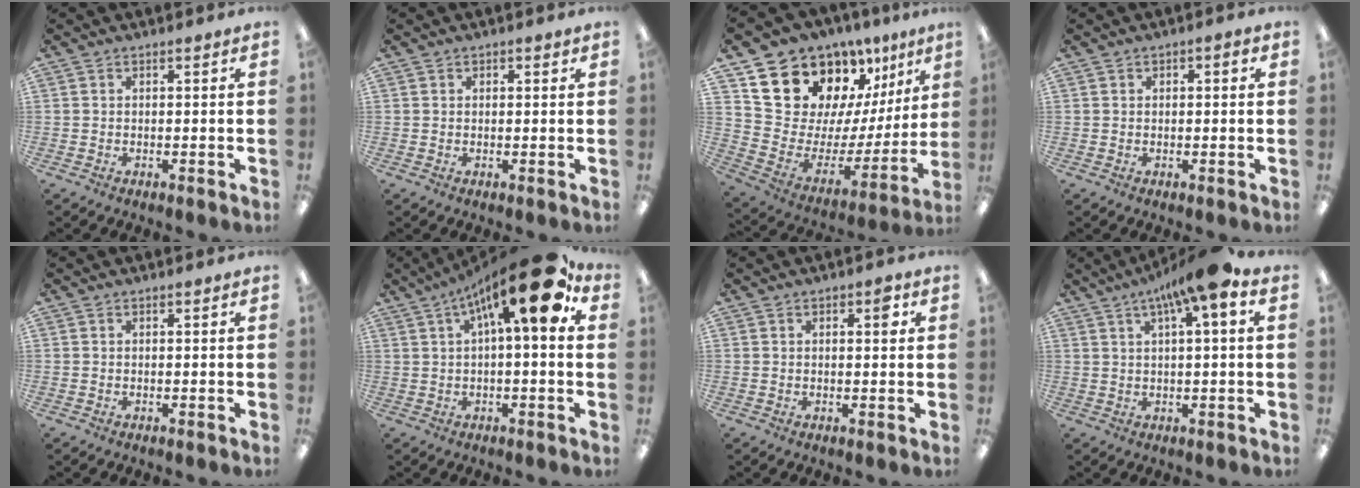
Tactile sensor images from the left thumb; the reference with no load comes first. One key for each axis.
{"total": 0.7, "fx": 0.5, "fy": 0.5, "fz": 0.2, "tx": -0.004, "ty": 0.003, "tz": 0.008}
{"total": 18.6, "fx": 14.5, "fy": 10.0, "fz": 5.9, "tx": -0.093, "ty": -0.118, "tz": 0.272}
{"total": 1.1, "fx": 0.3, "fy": 0.7, "fz": 0.7, "tx": -0.013, "ty": 0.003, "tz": 0.005}
{"total": 0.0}
{"total": 18.2, "fx": 8.5, "fy": 4.9, "fz": 15.4, "tx": -0.230, "ty": -0.043, "tz": 0.128}
{"total": 3.1, "fx": 1.1, "fy": 1.3, "fz": 2.6, "tx": -0.022, "ty": -0.006, "tz": 0.009}
{"total": 9.9, "fx": 5.0, "fy": 1.7, "fz": 8.4, "tx": -0.148, "ty": -0.015, "tz": 0.084}